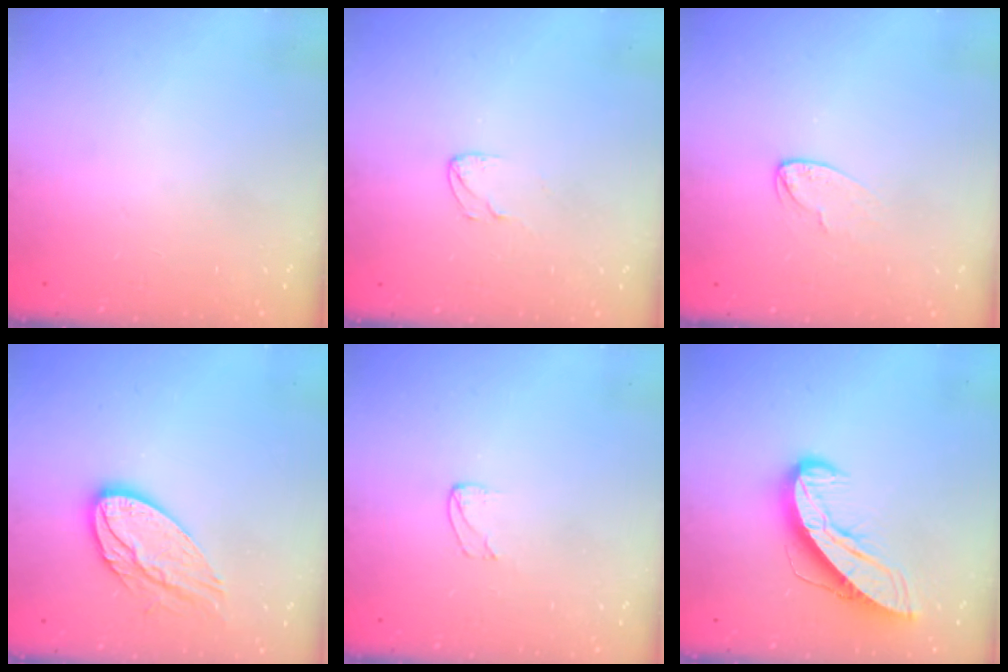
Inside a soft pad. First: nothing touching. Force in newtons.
{"total": 2.5, "press": 2.5, "slide": 0.2}
{"total": 3.7, "press": 3.7, "slide": 0.2}
{"total": 14.0, "press": 13.9, "slide": 1.0}
{"total": 3.4, "press": 3.4, "slide": 0.3}
{"total": 11.2, "press": 11.1, "slide": 1.0}